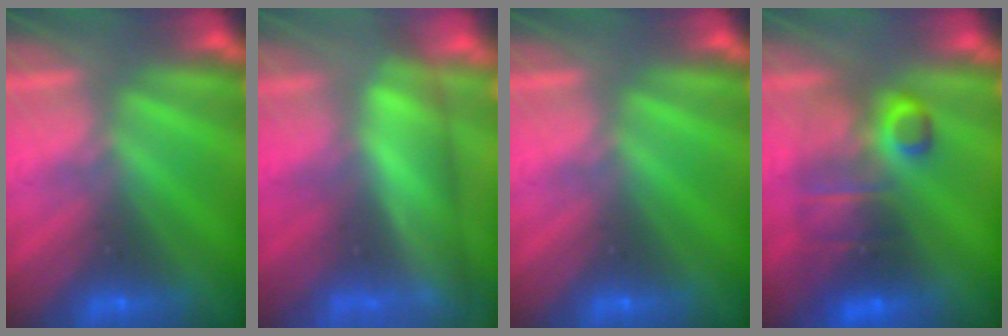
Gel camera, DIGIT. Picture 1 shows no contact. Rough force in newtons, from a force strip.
{"total": 4.0}
{"total": 0.0}
{"total": 7.6}